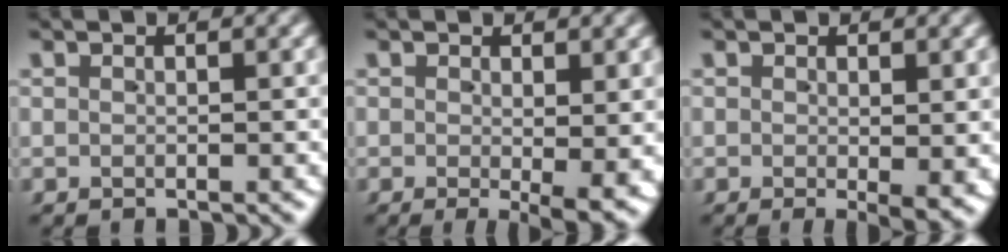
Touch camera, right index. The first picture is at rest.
{"total": 3.3, "force": [-0.7, 0.4, 3.2], "torque": [-0.039, -0.010, -0.008]}
{"total": 1.9, "force": [-0.2, 0.2, 1.9], "torque": [-0.023, -0.007, -0.003]}